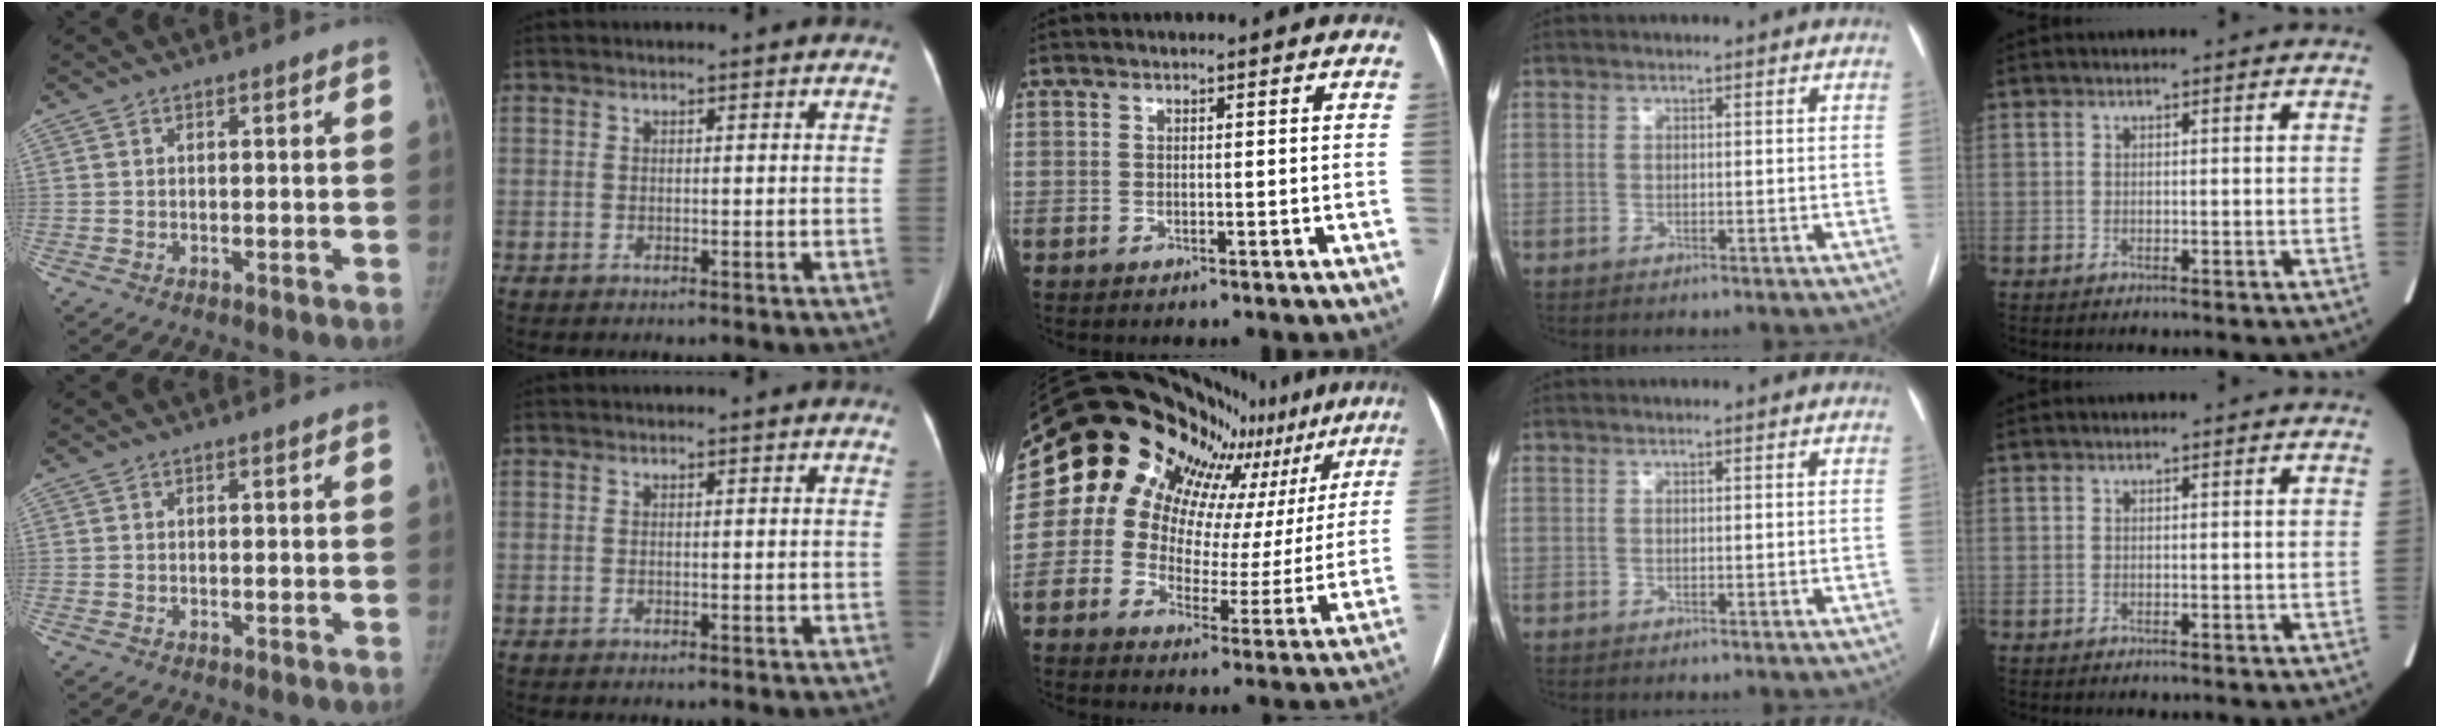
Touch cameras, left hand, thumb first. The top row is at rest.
{"middle": {"total": 19.6, "force": [15.9, 7.8, 8.4], "torque": [-0.126, -0.009, 0.184]}}